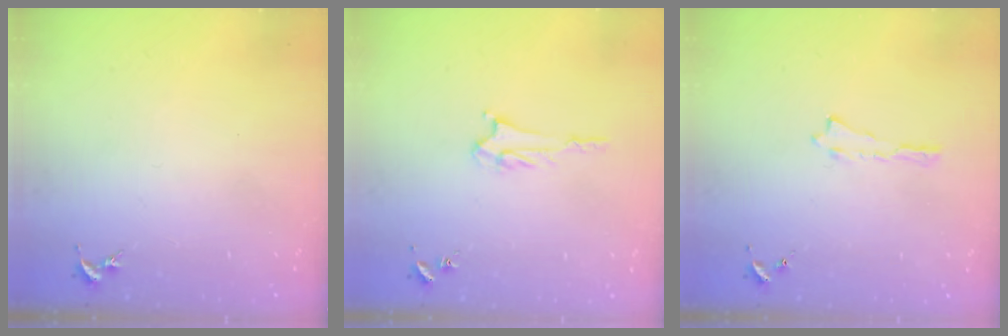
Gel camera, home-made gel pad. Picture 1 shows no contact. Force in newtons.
{"total": 2.6, "press": 2.6, "slide": 0.3}
{"total": 0.0}